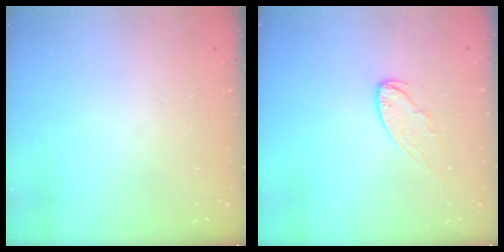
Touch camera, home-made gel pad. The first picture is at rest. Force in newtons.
{"total": 6.6, "press": 6.6, "slide": 0.3}